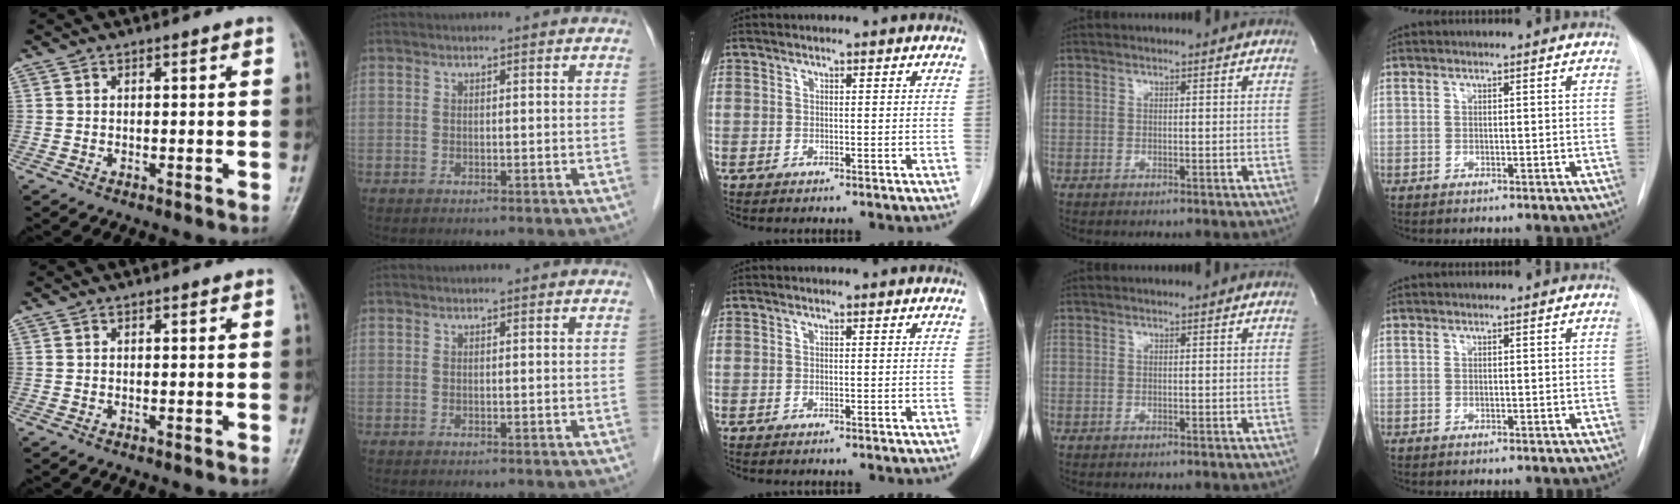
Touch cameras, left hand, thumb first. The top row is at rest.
{}